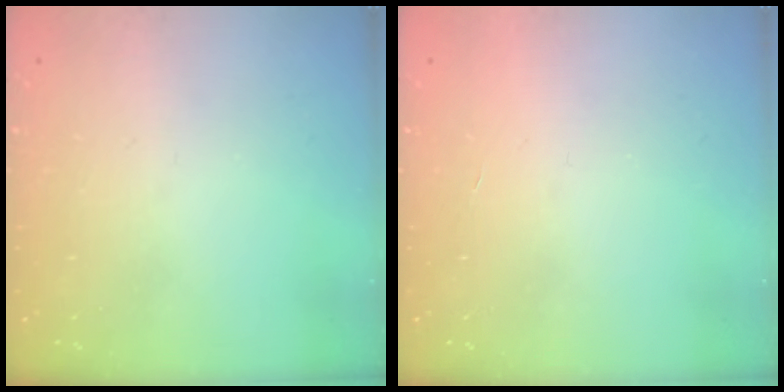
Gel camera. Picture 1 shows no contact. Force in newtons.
{"total": 1.8, "press": 1.8, "slide": 0.1}